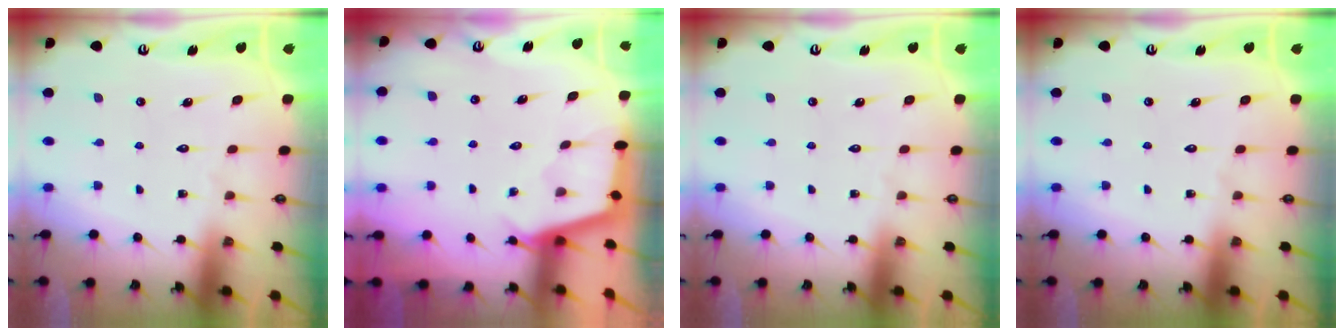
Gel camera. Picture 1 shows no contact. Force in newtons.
{"total": 2.5, "press": 2.5, "slide": 0.1}
{"total": 0.0}
{"total": 0.0}